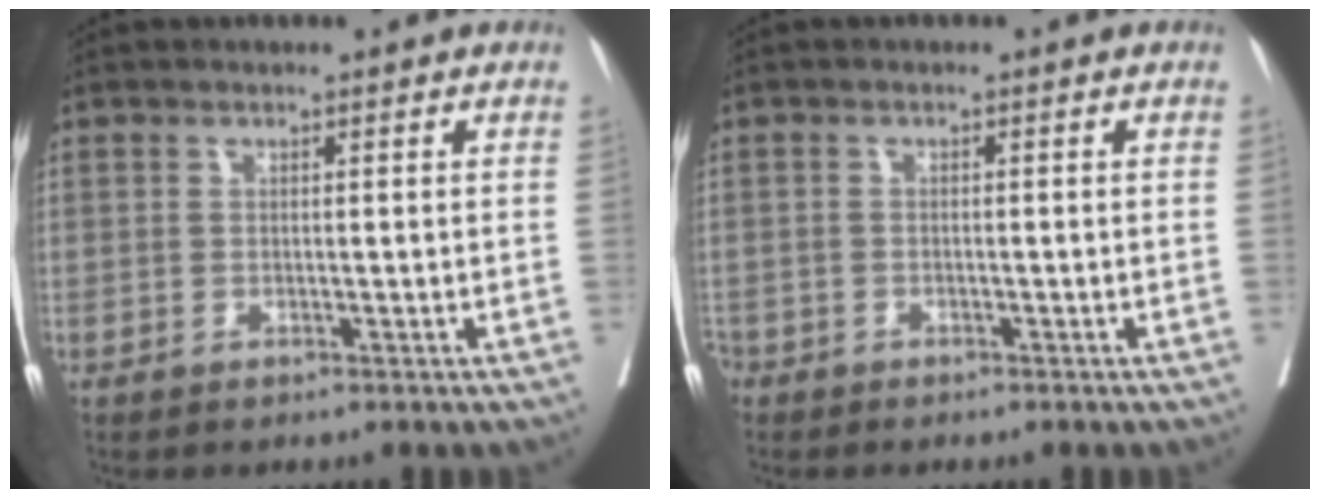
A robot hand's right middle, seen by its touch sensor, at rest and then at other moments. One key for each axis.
{"total": 2.5, "fx": -2.0, "fy": 1.5, "fz": 0.4, "tx": -0.011, "ty": 0.001, "tz": -0.041}